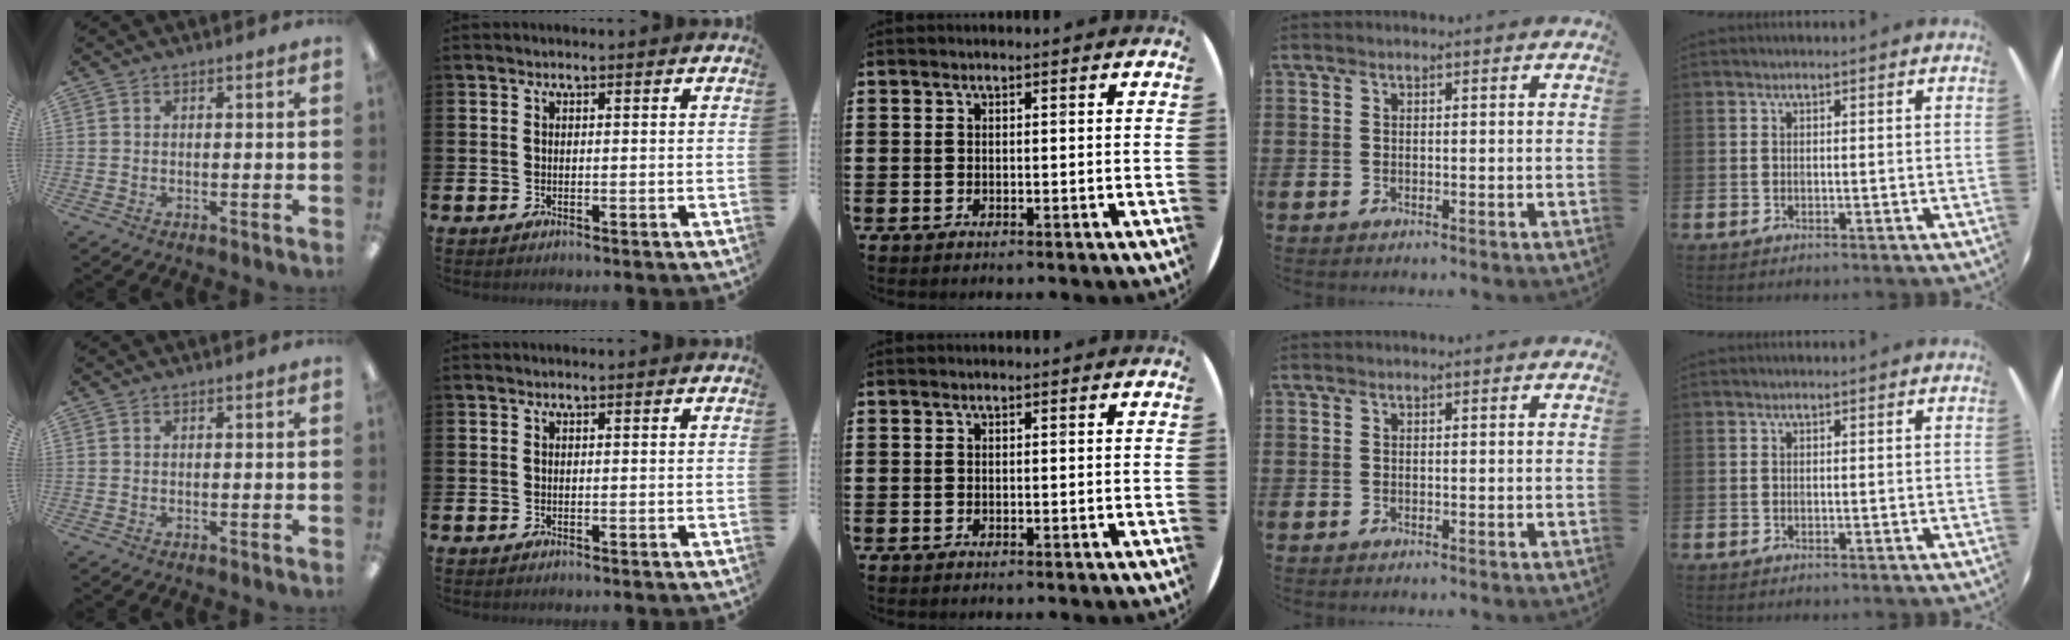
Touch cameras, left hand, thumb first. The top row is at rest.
{}